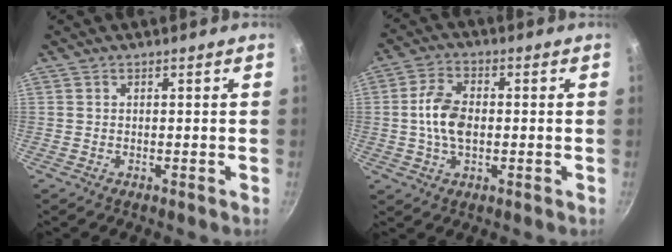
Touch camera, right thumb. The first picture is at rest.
{"total": 8.2, "force": [-0.2, 5.0, 6.5], "torque": [-0.120, 0.014, -0.009]}